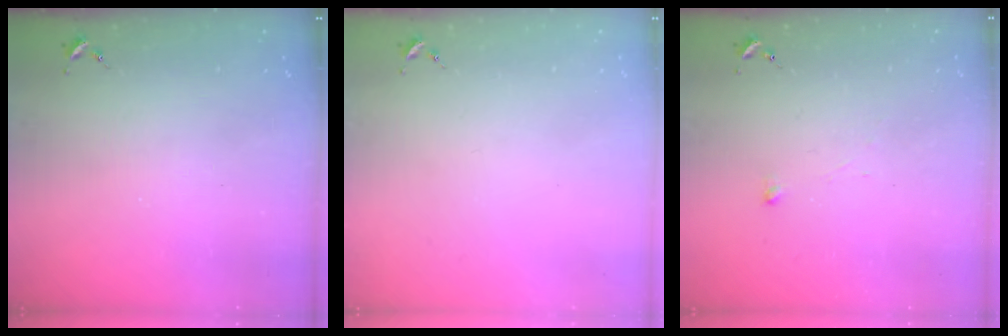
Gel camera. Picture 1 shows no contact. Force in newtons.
{"total": 0.0}
{"total": 2.5, "press": 2.5, "slide": 0.5}